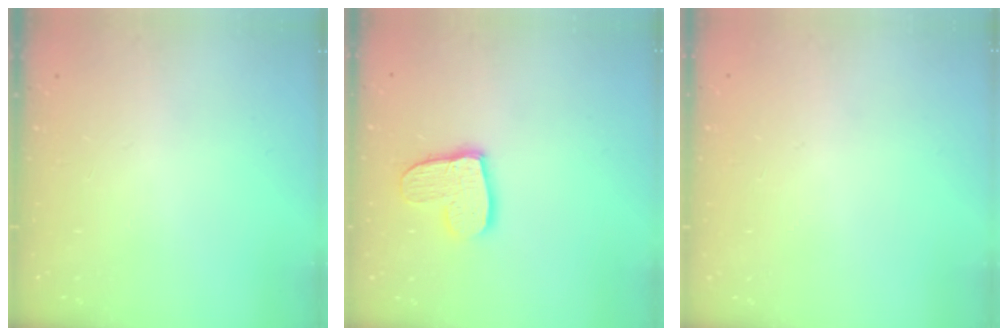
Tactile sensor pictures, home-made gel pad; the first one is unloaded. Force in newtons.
{"total": 12.2, "press": 12.2, "slide": 1.0}
{"total": 0.0}